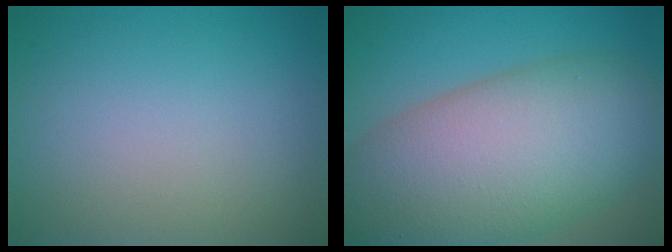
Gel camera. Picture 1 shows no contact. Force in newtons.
{"total": 13.4, "press": 13.4, "slide": 0.8}